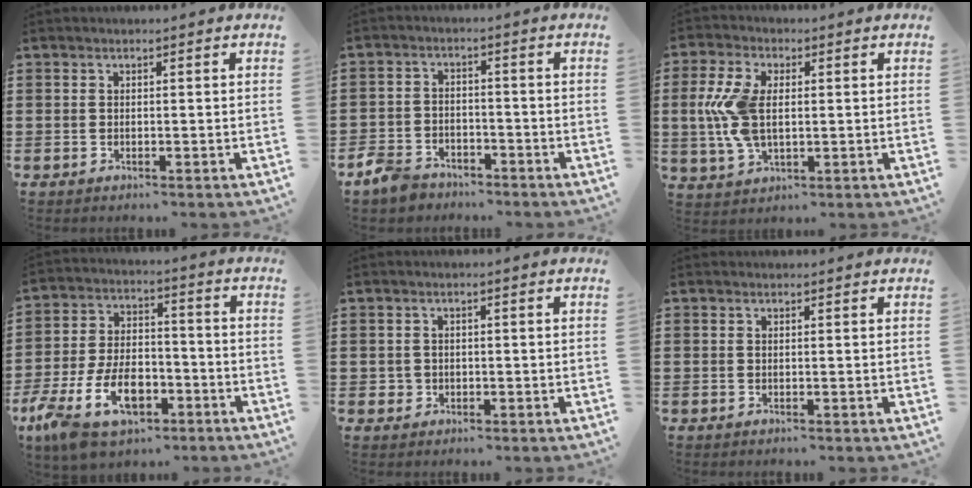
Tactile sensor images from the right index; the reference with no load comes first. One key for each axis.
{"total": 4.2, "fx": -3.7, "fy": 1.8, "fz": 0.8, "tx": -0.037, "ty": 0.005, "tz": -0.080}
{"total": 8.7, "fx": 0.6, "fy": 4.7, "fz": 7.4, "tx": -0.183, "ty": 0.002, "tz": 0.001}
{"total": 11.7, "fx": -5.6, "fy": 6.5, "fz": 7.9, "tx": -0.179, "ty": 0.011, "tz": -0.103}
{"total": 0.9, "fx": 0.0, "fy": 0.9, "fz": 0.1, "tx": -0.002, "ty": 0.005, "tz": -0.002}
{"total": 0.0}